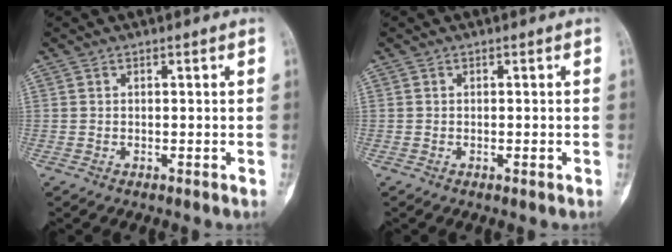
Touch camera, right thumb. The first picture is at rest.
{"total": 0.7, "force": [-0.2, 0.1, 0.6], "torque": [-0.008, -0.001, -0.003]}